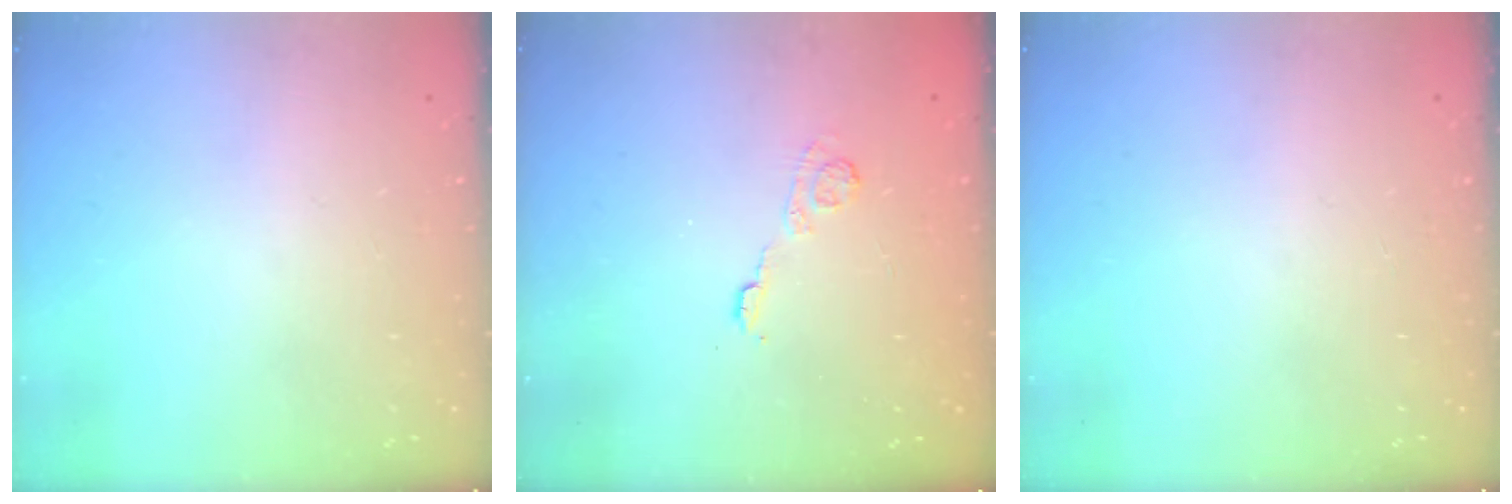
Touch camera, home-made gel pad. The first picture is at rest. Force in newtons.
{"total": 3.9, "press": 3.7, "slide": 1.3}
{"total": 0.0}